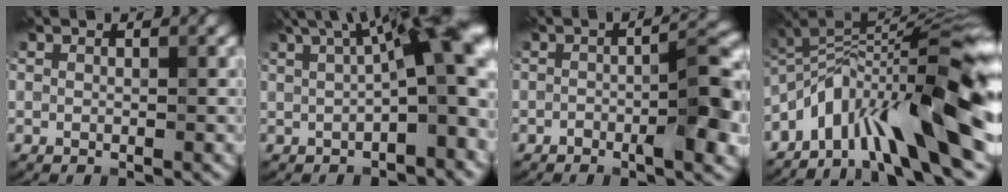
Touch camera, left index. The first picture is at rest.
{"total": 10.9, "force": [1.9, 2.8, 10.3], "torque": [-0.124, 0.031, 0.021]}
{"total": 5.7, "force": [-1.9, 1.5, 5.1], "torque": [-0.079, 0.009, -0.036]}
{"total": 12.6, "force": [-5.7, 2.7, 11.0], "torque": [-0.175, 0.024, -0.092]}